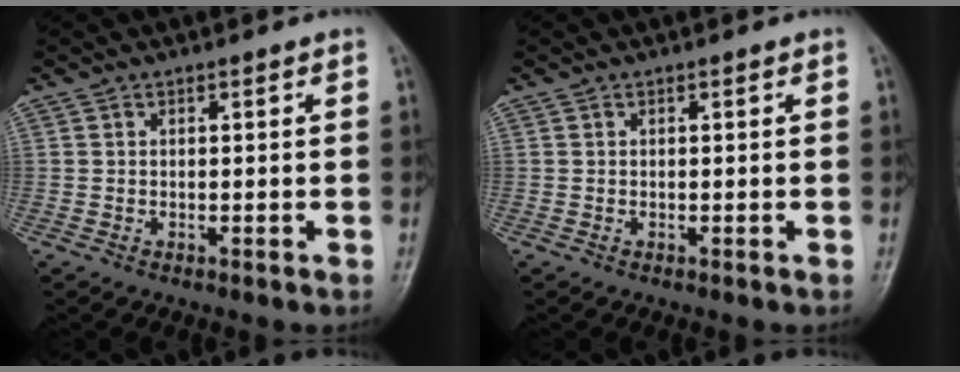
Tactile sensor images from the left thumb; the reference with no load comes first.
{"total": 0.0}